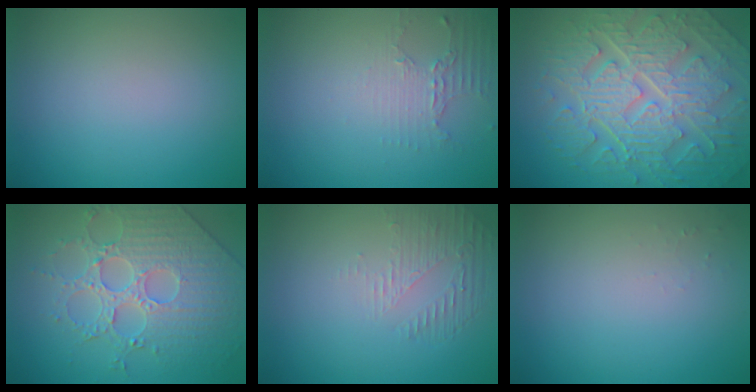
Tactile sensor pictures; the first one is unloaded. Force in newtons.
{"total": 2.2, "press": 1.6, "slide": 1.5}
{"total": 10.3, "press": 6.9, "slide": 7.7}
{"total": 4.9, "press": 4.9, "slide": 0.4}
{"total": 1.7, "press": 0.6, "slide": 1.6}
{"total": 0.5, "press": 0.5, "slide": 0.1}